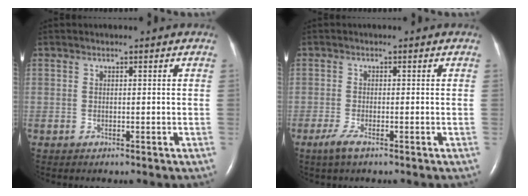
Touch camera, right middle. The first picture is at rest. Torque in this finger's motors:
{"motor_torque": [0.38, -0.26, 0.13, 0.01]}